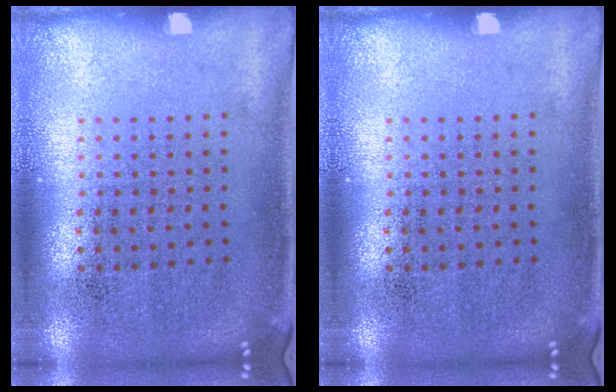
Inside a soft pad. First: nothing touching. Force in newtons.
{"total": 0.0}